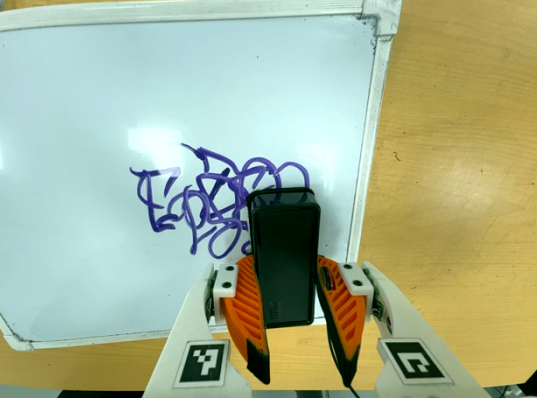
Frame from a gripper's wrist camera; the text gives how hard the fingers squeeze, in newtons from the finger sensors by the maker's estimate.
{"total": 11.4, "left": 10.9, "right": 12.0}